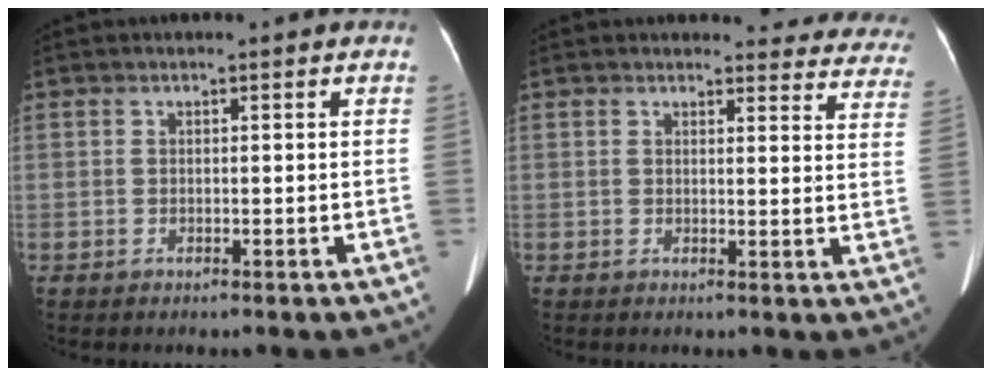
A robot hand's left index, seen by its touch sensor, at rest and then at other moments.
{"total": 15.2, "force": [14.7, 3.7, 1.7], "torque": [0.032, -0.076, 0.122]}